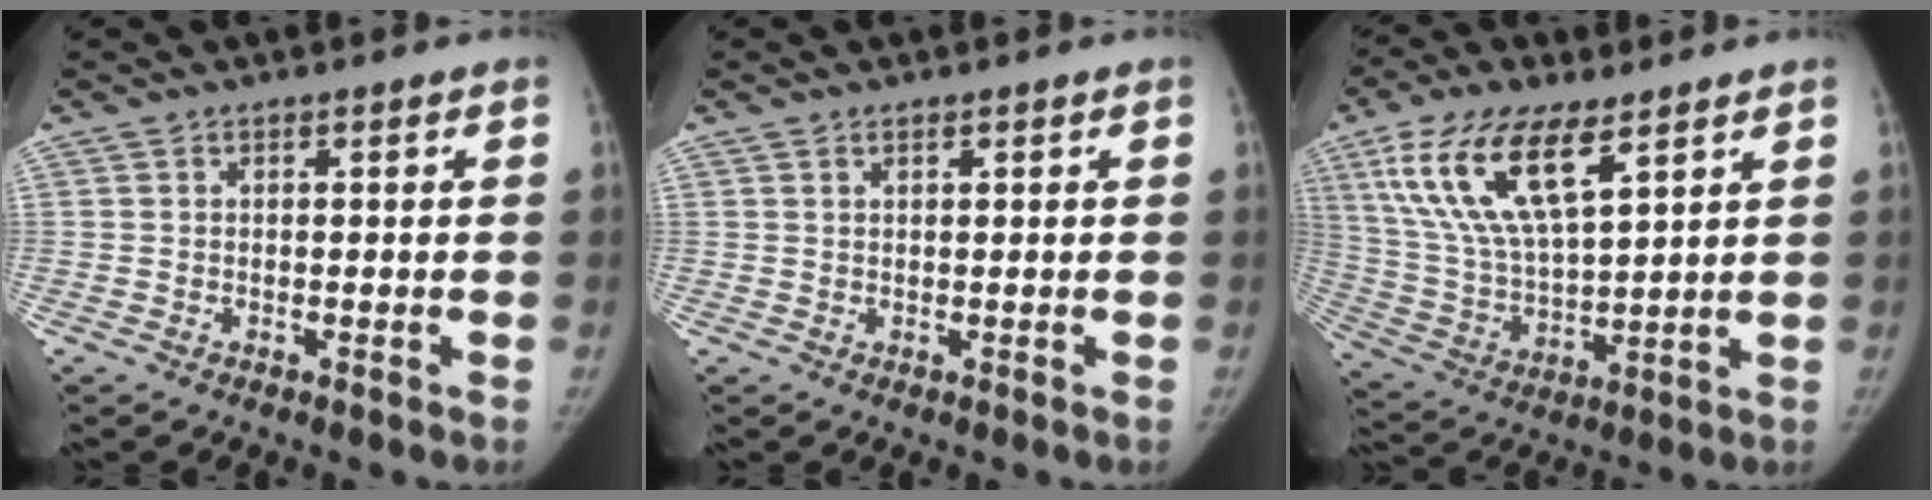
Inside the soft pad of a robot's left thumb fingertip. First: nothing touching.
{"total": 0.8, "force": [0.5, 0.3, 0.5], "torque": [-0.006, 0.000, 0.009]}
{"total": 17.1, "force": [8.8, 6.8, 13.0], "torque": [-0.245, -0.025, 0.173]}